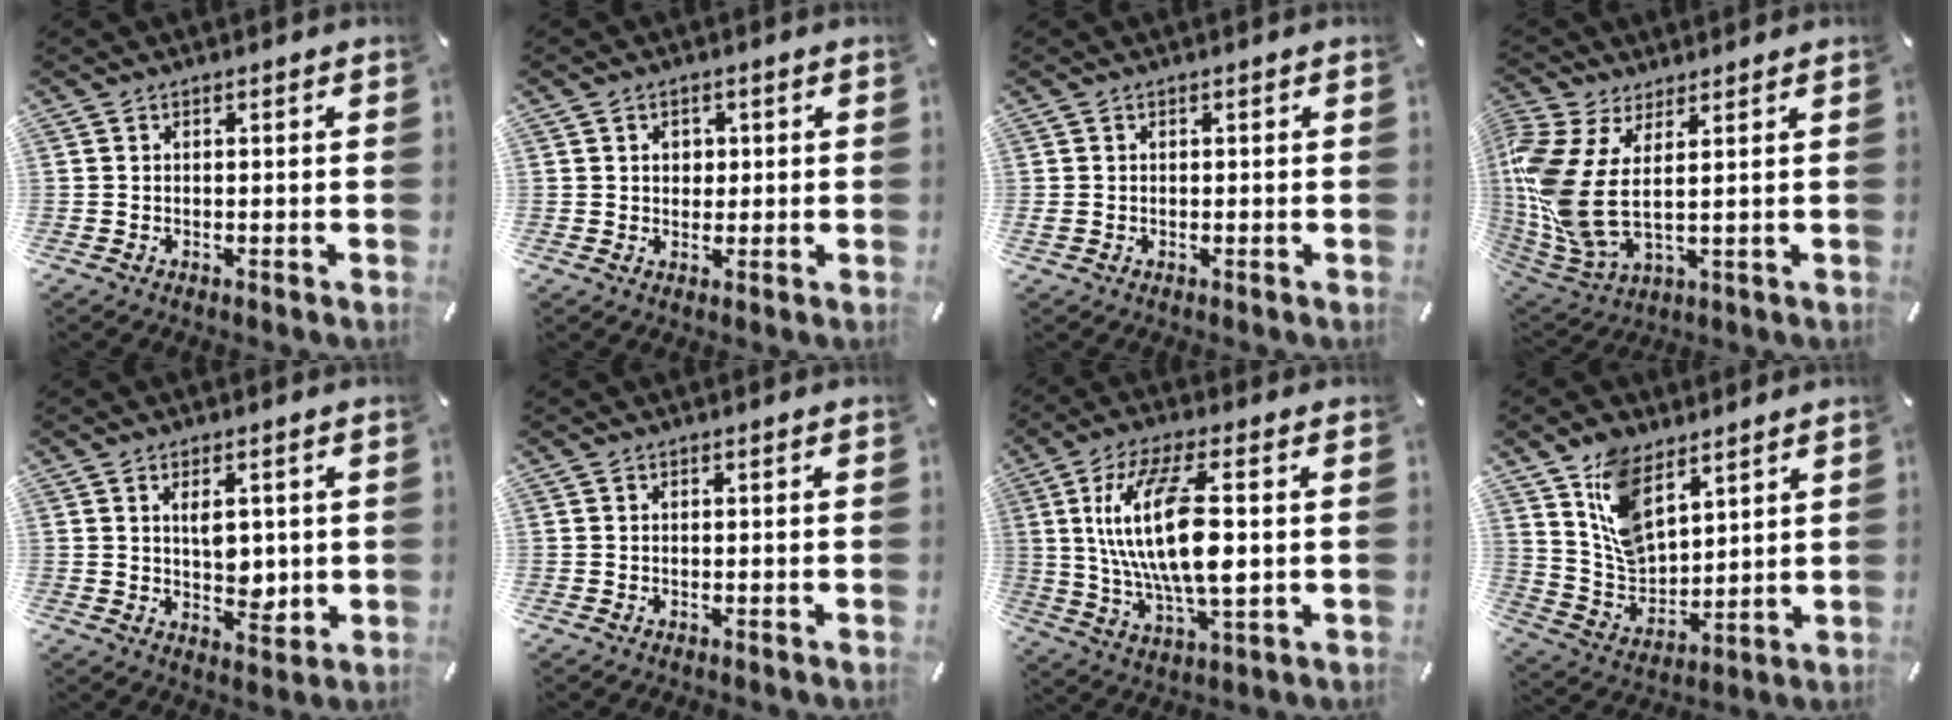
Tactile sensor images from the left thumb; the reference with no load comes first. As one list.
[{"total": 3.1, "force": [0.6, 2.6, 1.6], "torque": [-0.012, -0.003, 0.002]}, {"total": 1.0, "force": [-0.1, 0.7, 0.7], "torque": [-0.014, 0.003, -0.003]}, {"total": 11.1, "force": [2.1, 5.2, 9.6], "torque": [-0.245, -0.046, 0.034]}, {"total": 6.5, "force": [1.3, 3.9, 5.0], "torque": [-0.059, -0.010, 0.017]}, {"total": 0.0}, {"total": 17.3, "force": [2.7, 6.3, 15.9], "torque": [-0.343, -0.010, 0.036]}, {"total": 12.1, "force": [7.4, 7.1, 6.4], "torque": [-0.144, -0.034, 0.147]}]